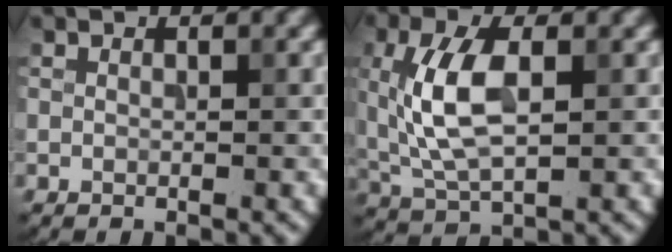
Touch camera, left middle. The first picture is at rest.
{"total": 6.6, "force": [0.8, 3.2, 5.7], "torque": [-0.128, 0.005, 0.016]}